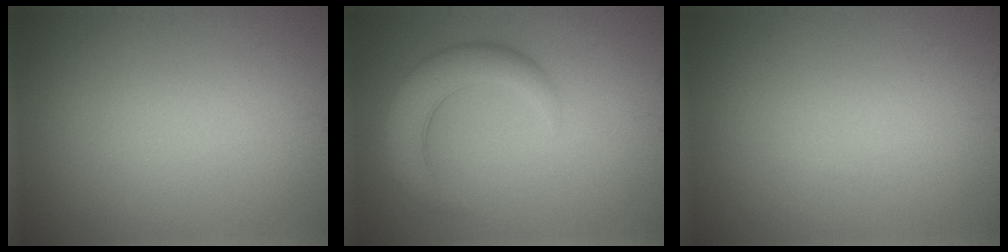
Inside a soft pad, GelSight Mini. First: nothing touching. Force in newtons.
{"total": 4.6, "press": 4.5, "slide": 0.2}
{"total": 0.0}